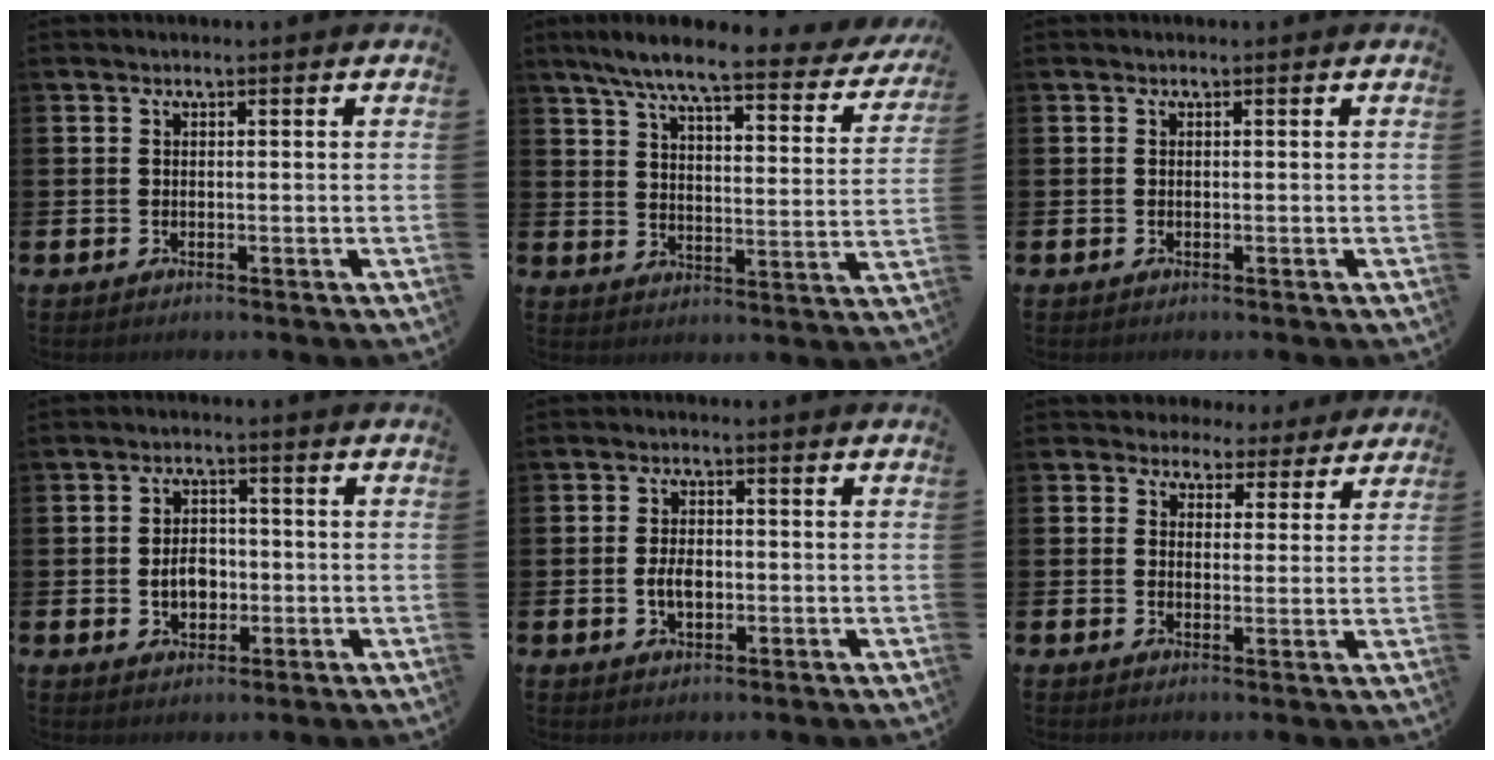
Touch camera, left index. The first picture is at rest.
{"total": 7.5, "force": [6.4, 0.8, 3.9], "torque": [-0.096, -0.046, 0.102]}
{"total": 0.0}
{"total": 3.9, "force": [-0.5, 2.8, 2.6], "torque": [-0.033, -0.001, -0.017]}
{"total": 3.1, "force": [-0.3, 1.9, 2.5], "torque": [-0.033, 0.000, -0.009]}
{"total": 3.7, "force": [3.1, 2.0, 0.1], "torque": [-0.005, -0.022, 0.049]}